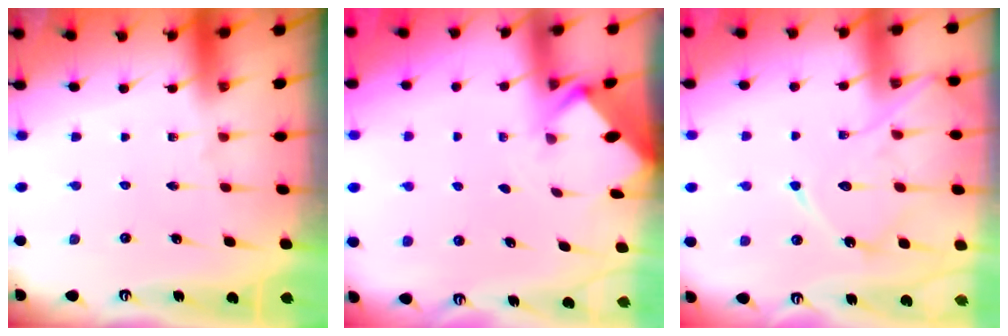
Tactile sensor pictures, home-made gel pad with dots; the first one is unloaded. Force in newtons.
{"total": 2.4, "press": 2.4, "slide": 0.2}
{"total": 13.2, "press": 13.1, "slide": 1.0}